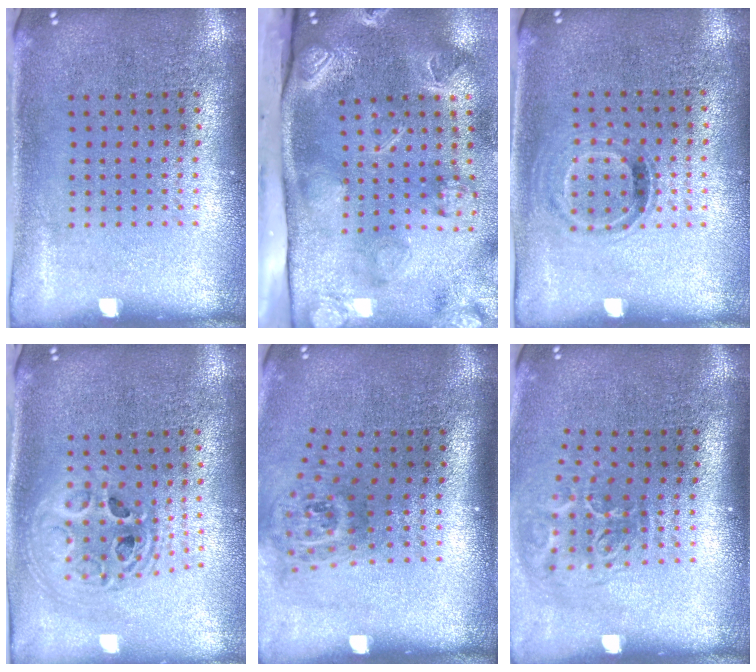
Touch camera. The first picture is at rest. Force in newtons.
{"total": 4.5, "press": 3.3, "slide": 3.2}
{"total": 0.8, "press": 0.7, "slide": 0.4}
{"total": 2.1, "press": 1.7, "slide": 1.3}
{"total": 1.9, "press": 1.2, "slide": 1.4}
{"total": 2.1, "press": 1.3, "slide": 1.6}